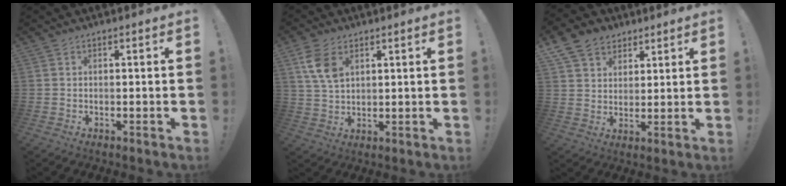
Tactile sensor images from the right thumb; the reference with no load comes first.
{"total": 8.3, "force": [3.8, 4.9, 5.6], "torque": [-0.105, -0.007, 0.074]}
{"total": 9.7, "force": [6.0, 7.1, 2.8], "torque": [-0.047, -0.033, 0.120]}